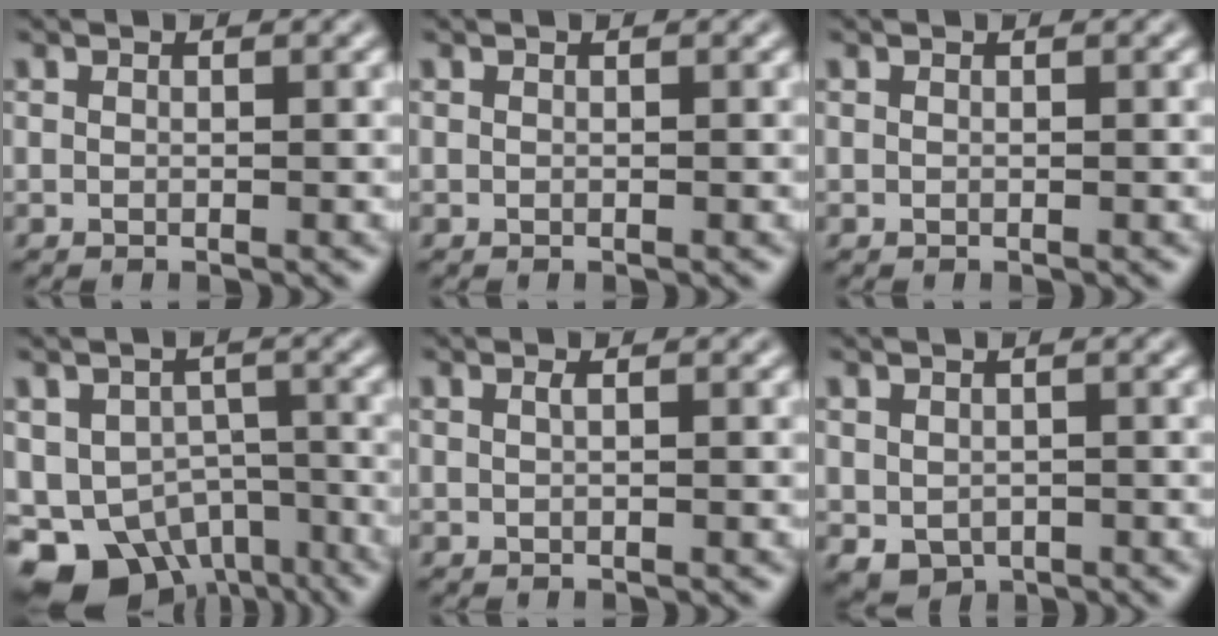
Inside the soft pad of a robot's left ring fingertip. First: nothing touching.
{"total": 0.0}
{"total": 0.0}
{"total": 10.5, "force": [-6.4, 6.9, 4.7], "torque": [-0.074, -0.019, -0.094]}
{"total": 0.6, "force": [0.2, 0.1, 0.5], "torque": [-0.009, 0.004, 0.002]}
{"total": 2.0, "force": [-0.5, 1.6, 1.1], "torque": [-0.021, -0.012, -0.002]}